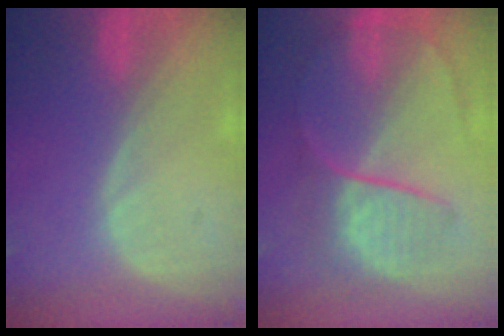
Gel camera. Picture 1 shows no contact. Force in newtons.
{"total": 8.1, "press": 7.3, "slide": 3.5}